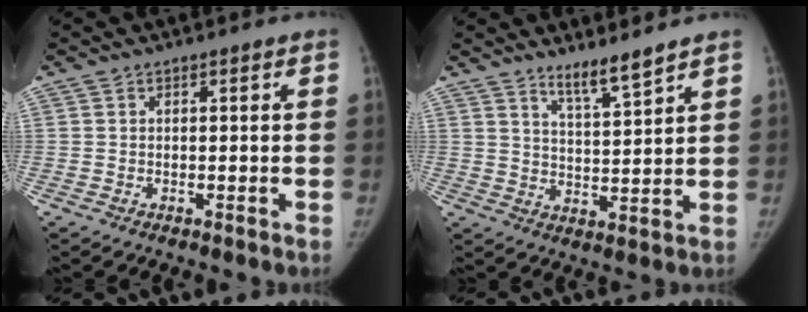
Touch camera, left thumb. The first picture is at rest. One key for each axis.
{"total": 5.8, "fx": 4.9, "fy": 0.1, "fz": 3.2, "tx": -0.051, "ty": -0.047, "tz": 0.090}